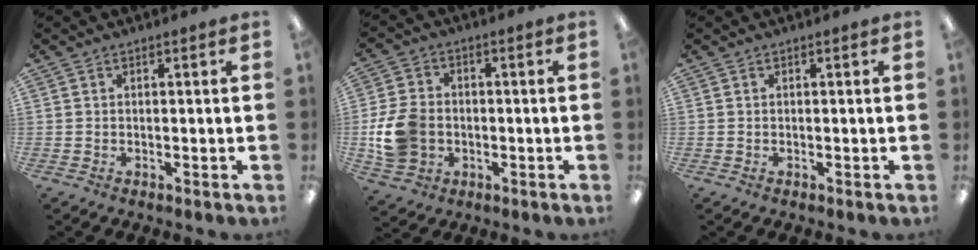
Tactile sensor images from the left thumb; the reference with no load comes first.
{"total": 11.4, "force": [-1.6, 9.0, 6.8], "torque": [-0.154, 0.016, -0.027]}
{"total": 0.0}